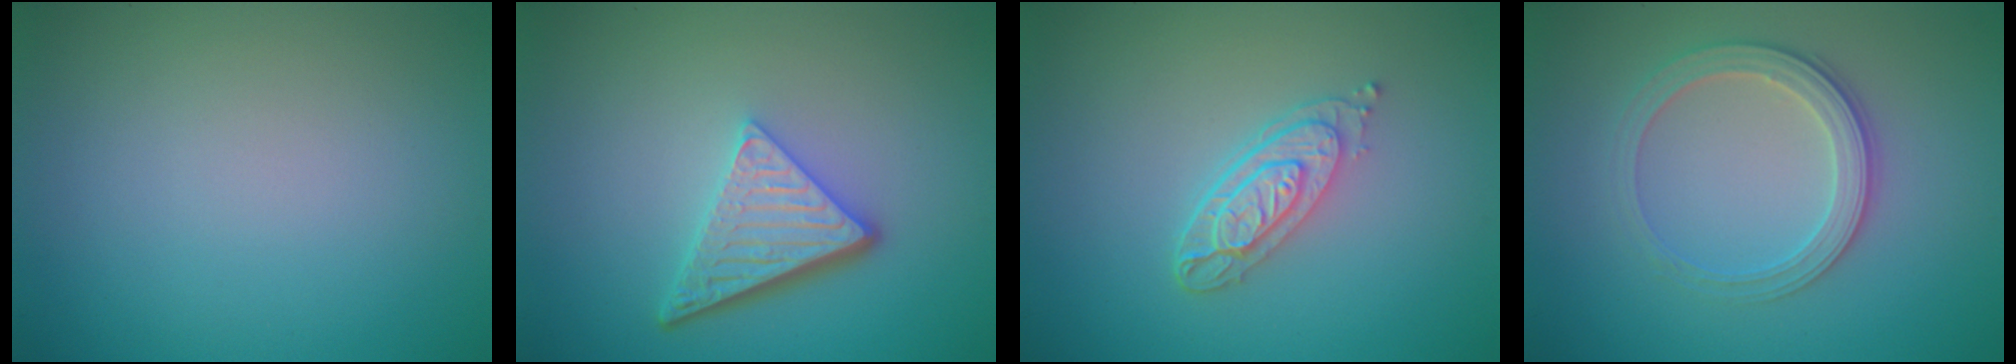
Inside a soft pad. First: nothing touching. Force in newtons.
{"total": 4.7, "press": 3.5, "slide": 3.2}
{"total": 3.5, "press": 2.7, "slide": 2.2}
{"total": 2.9, "press": 2.8, "slide": 0.7}